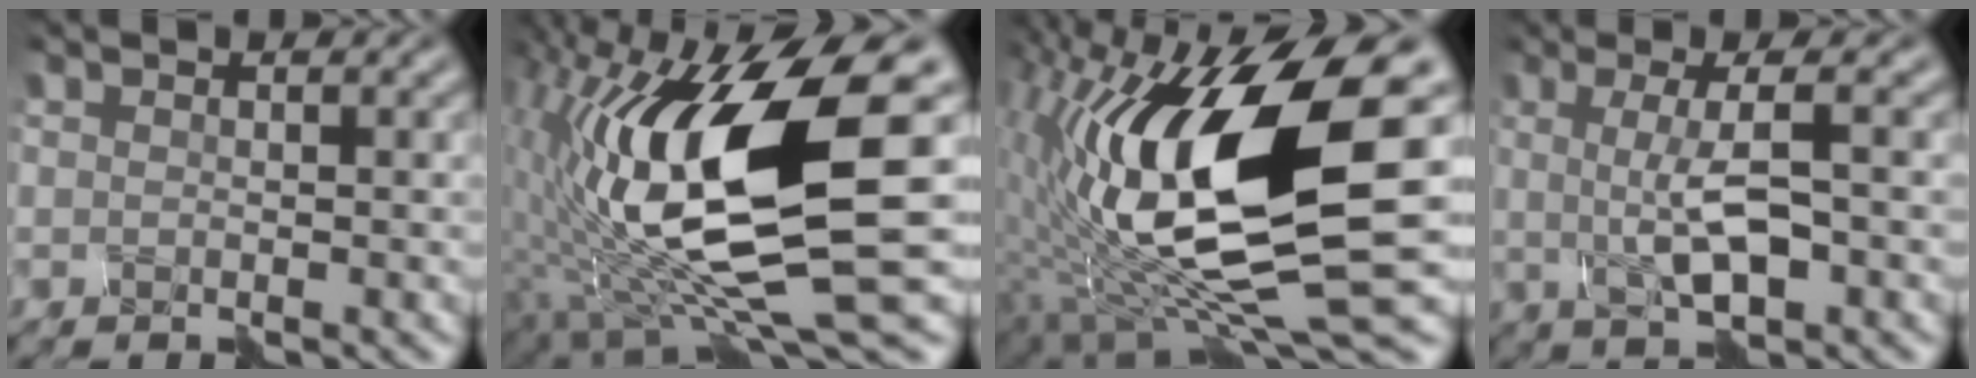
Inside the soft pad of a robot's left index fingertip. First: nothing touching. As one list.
[{"total": 14.8, "force": [-0.5, 4.7, 14.0], "torque": [-0.271, -0.004, -0.005]}, {"total": 16.4, "force": [-0.3, 5.9, 15.3], "torque": [-0.298, 0.000, -0.002]}, {"total": 4.3, "force": [-0.7, 0.7, 4.2], "torque": [-0.085, 0.003, -0.002]}]